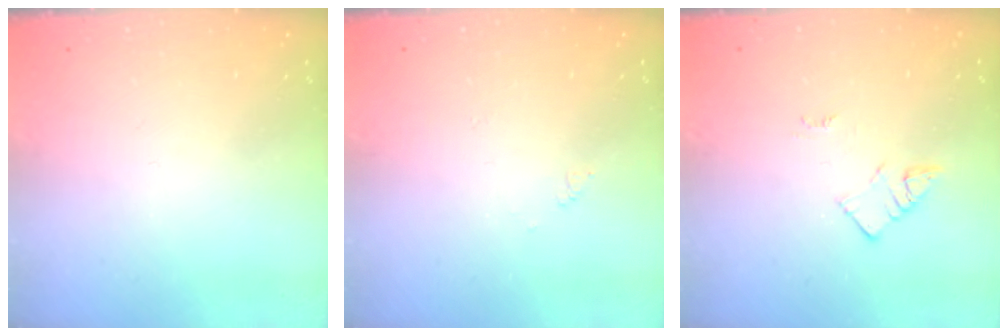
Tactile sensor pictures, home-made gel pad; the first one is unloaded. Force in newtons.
{"total": 2.9, "press": 2.9, "slide": 0.5}
{"total": 2.3, "press": 2.3, "slide": 0.3}